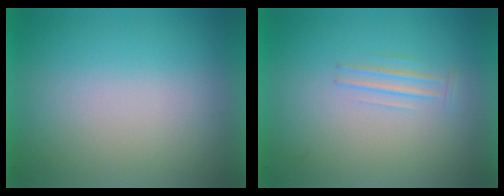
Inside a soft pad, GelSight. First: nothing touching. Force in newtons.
{"total": 1.1}